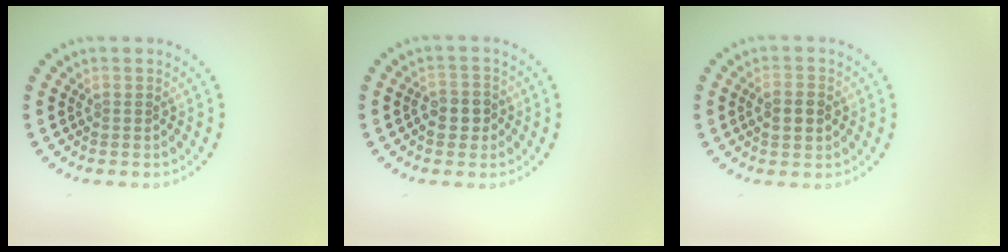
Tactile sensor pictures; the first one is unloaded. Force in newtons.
{"total": 2.4, "press": 2.3, "slide": 0.6}
{"total": 2.2, "press": 2.2, "slide": 0.1}